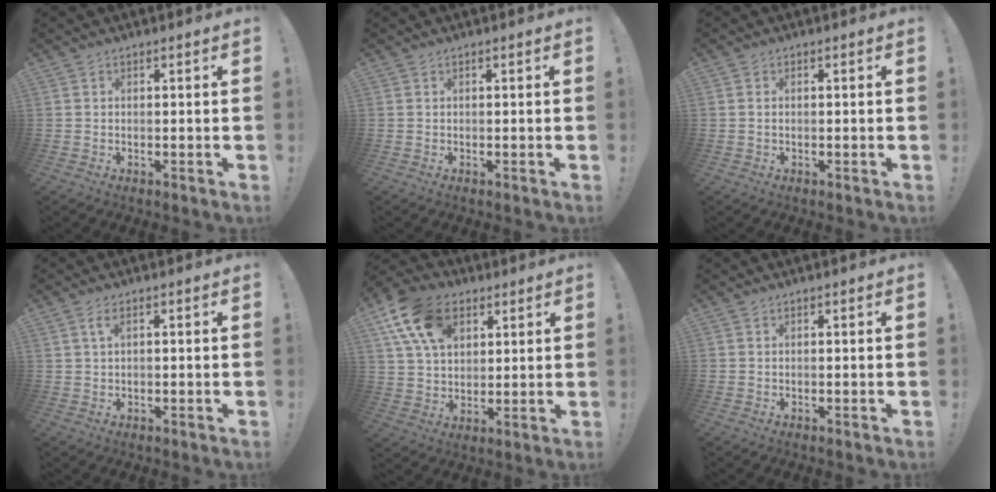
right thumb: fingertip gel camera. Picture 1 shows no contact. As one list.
[{"total": 0.0}, {"total": 0.6, "force": [0.0, 0.4, 0.4], "torque": [-0.011, 0.004, -0.001]}, {"total": 2.6, "force": [1.1, 1.0, 2.1], "torque": [-0.035, 0.001, 0.017]}, {"total": 16.7, "force": [7.4, 11.6, 9.5], "torque": [-0.160, -0.024, 0.141]}, {"total": 0.0}]